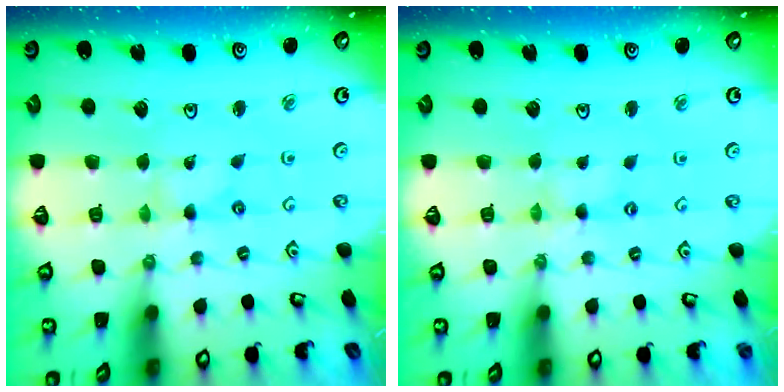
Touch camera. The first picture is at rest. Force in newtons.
{"total": 0.0}